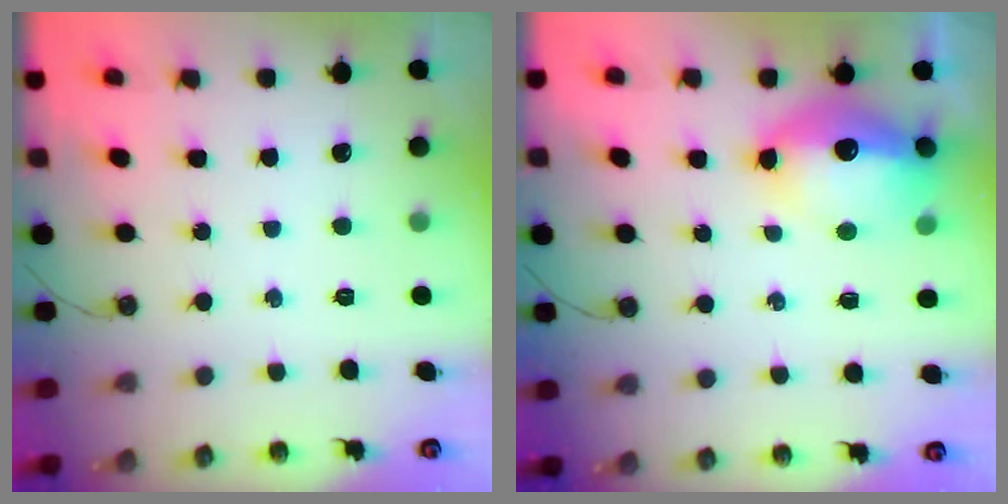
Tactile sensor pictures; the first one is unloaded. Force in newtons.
{"total": 20.4, "press": 16.2, "slide": 12.4}